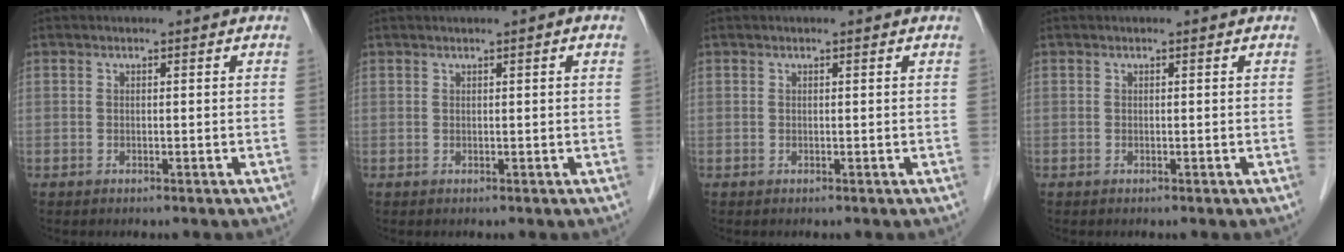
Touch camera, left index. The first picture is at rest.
{"total": 1.3, "force": [0.6, 0.0, 1.2], "torque": [-0.021, 0.007, 0.008]}
{"total": 0.0}
{"total": 0.0}